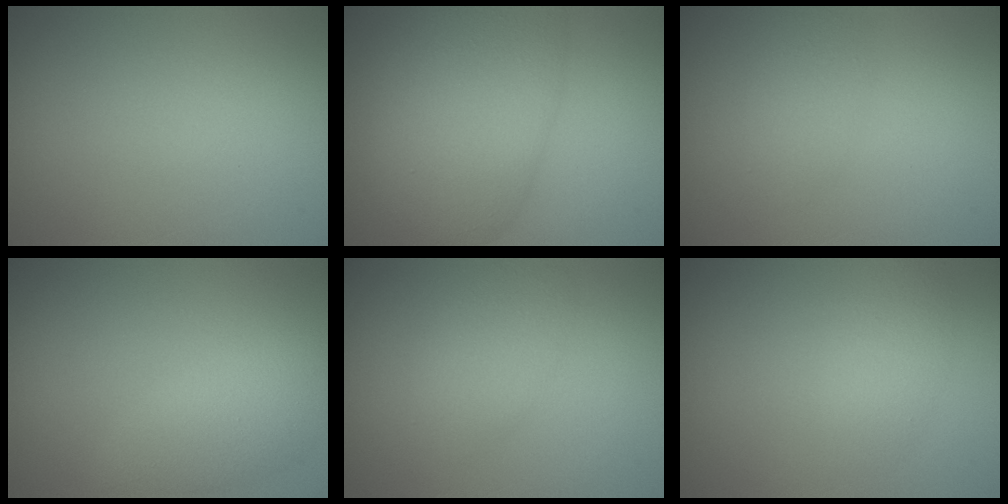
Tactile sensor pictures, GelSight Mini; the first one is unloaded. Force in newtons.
{"total": 9.2, "press": 9.2, "slide": 0.2}
{"total": 2.0, "press": 2.0, "slide": 0.1}
{"total": 3.4, "press": 3.4, "slide": 0.2}
{"total": 2.6, "press": 2.6, "slide": 0.2}
{"total": 2.0, "press": 2.0, "slide": 0.1}